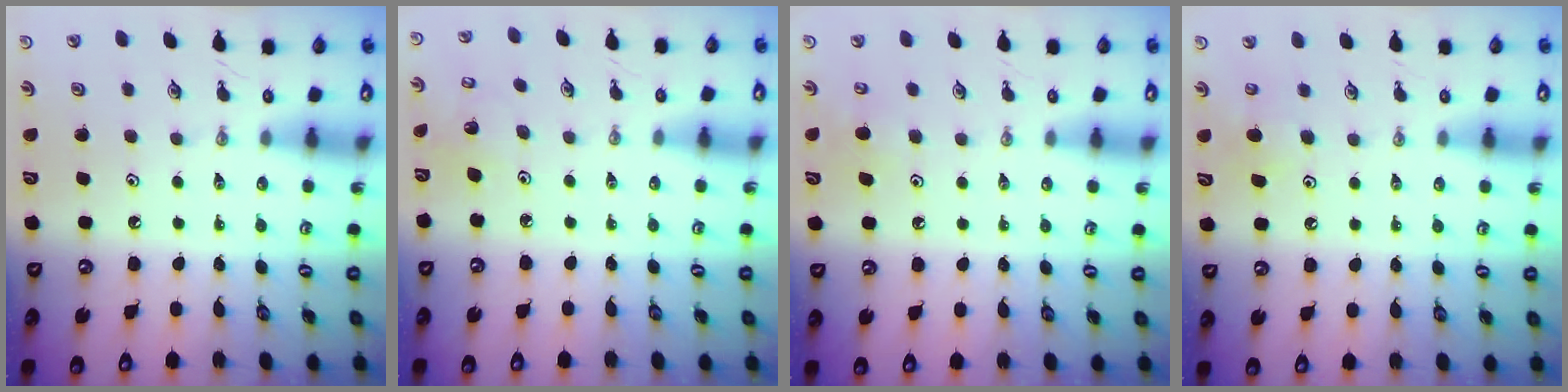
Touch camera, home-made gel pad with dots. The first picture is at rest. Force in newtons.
{"total": 3.3, "press": 3.3, "slide": 0.2}
{"total": 5.7, "press": 5.7, "slide": 0.6}
{"total": 5.3, "press": 5.2, "slide": 1.0}